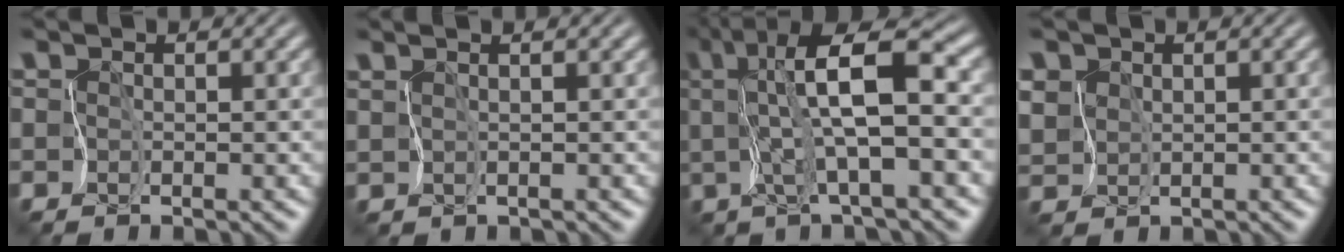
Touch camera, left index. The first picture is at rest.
{"total": 1.4, "force": [0.5, -1.2, -0.5], "torque": [0.002, -0.013, 0.027]}
{"total": 6.6, "force": [0.7, -0.2, 6.5], "torque": [-0.124, 0.005, 0.020]}
{"total": 4.9, "force": [3.1, 3.5, 1.4], "torque": [-0.056, 0.008, 0.049]}